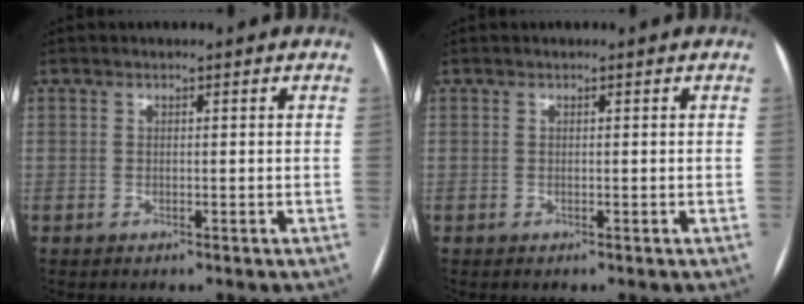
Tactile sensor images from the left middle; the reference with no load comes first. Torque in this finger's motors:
{"motor_torque": [0.00, 0.00, 0.00, 0.00]}